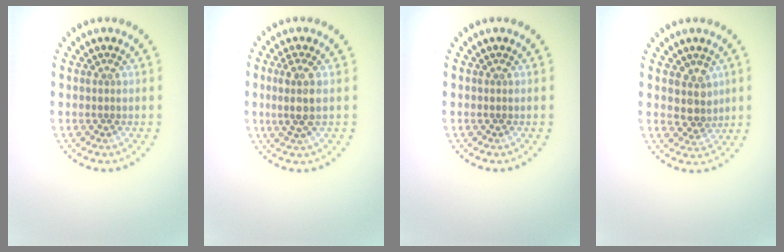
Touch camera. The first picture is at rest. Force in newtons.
{"total": 2.4, "press": 2.1, "slide": 1.2}
{"total": 0.0}
{"total": 2.5, "press": 2.2, "slide": 1.2}